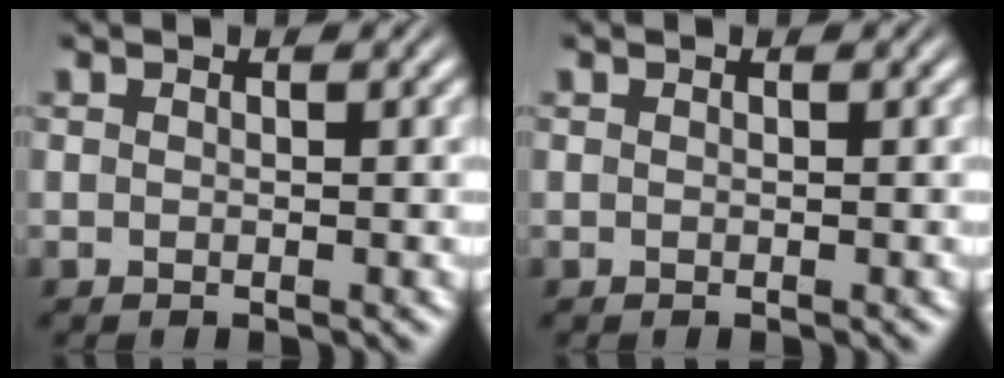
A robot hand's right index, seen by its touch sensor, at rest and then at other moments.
{"total": 0.0}